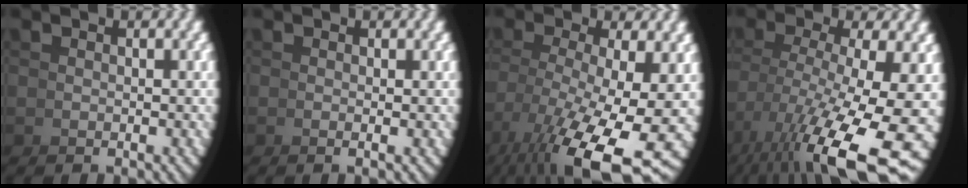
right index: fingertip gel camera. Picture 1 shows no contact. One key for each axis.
{"total": 0.5, "fx": 0.0, "fy": -0.1, "fz": 0.5, "tx": -0.017, "ty": -0.004, "tz": 0.001}
{"total": 10.2, "fx": -2.5, "fy": 4.9, "fz": 8.6, "tx": -0.147, "ty": -0.046, "tz": -0.005}
{"total": 11.3, "fx": -3.2, "fy": 5.2, "fz": 9.5, "tx": -0.140, "ty": -0.049, "tz": -0.013}